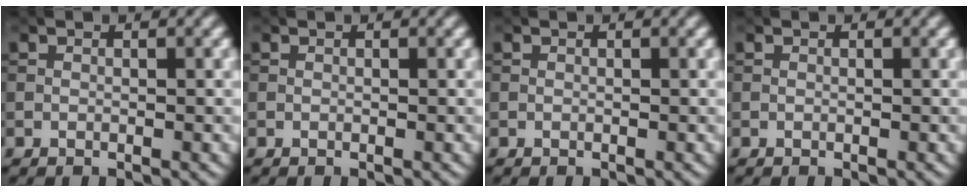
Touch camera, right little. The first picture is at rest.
{"total": 0.0}
{"total": 0.0}
{"total": 0.0}